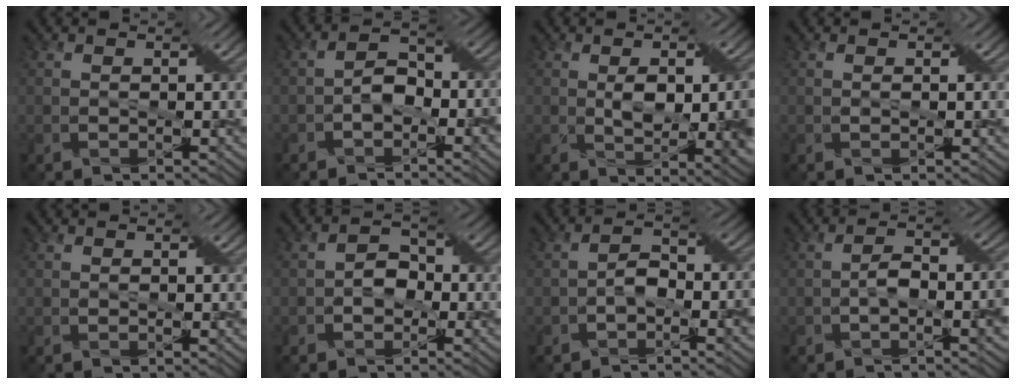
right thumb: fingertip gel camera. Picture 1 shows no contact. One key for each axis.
{"total": 3.8, "fx": -1.6, "fy": 2.3, "fz": 2.6, "tx": -0.045, "ty": 0.010, "tz": -0.033}
{"total": 8.9, "fx": -0.2, "fy": 3.8, "fz": 8.0, "tx": -0.122, "ty": -0.005, "tz": 0.005}
{"total": 0.7, "fx": 0.1, "fy": 0.2, "fz": 0.6, "tx": -0.011, "ty": 0.000, "tz": 0.002}
{"total": 0.0}
{"total": 2.7, "fx": -1.0, "fy": 2.0, "fz": 1.5, "tx": -0.028, "ty": 0.008, "tz": -0.023}
{"total": 4.1, "fx": -1.5, "fy": 2.0, "fz": 3.3, "tx": -0.054, "ty": 0.010, "tz": -0.031}
{"total": 5.3, "fx": -1.2, "fy": 1.9, "fz": 4.8, "tx": -0.082, "ty": 0.009, "tz": -0.025}